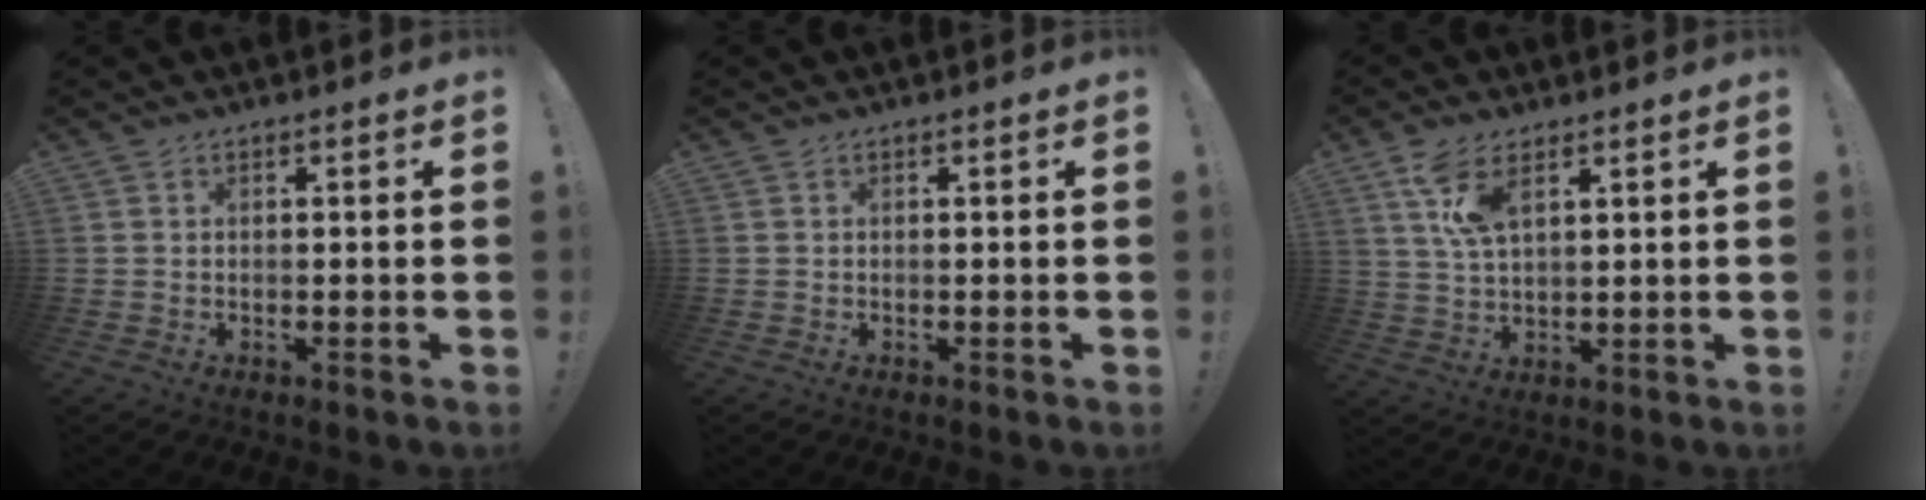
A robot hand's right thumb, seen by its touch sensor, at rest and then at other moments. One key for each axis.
{"total": 0.0}
{"total": 8.0, "fx": 4.4, "fy": 3.3, "fz": 5.9, "tx": -0.111, "ty": -0.010, "tz": 0.081}